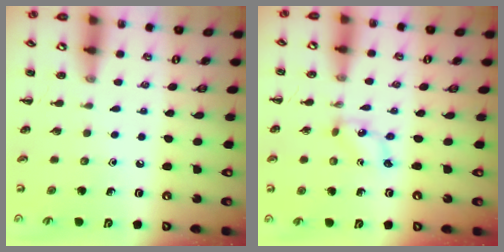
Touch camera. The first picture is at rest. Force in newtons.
{"total": 1.2, "press": 1.2, "slide": 0.1}